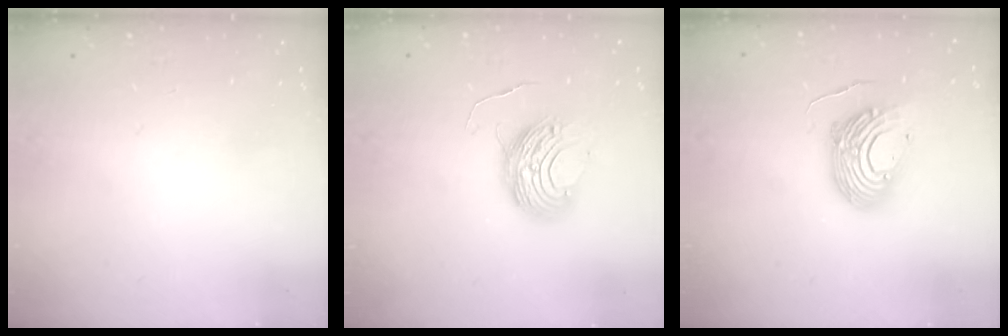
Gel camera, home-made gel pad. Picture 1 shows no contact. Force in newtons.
{"total": 9.7, "press": 9.7, "slide": 0.6}
{"total": 12.9, "press": 12.9, "slide": 1.2}